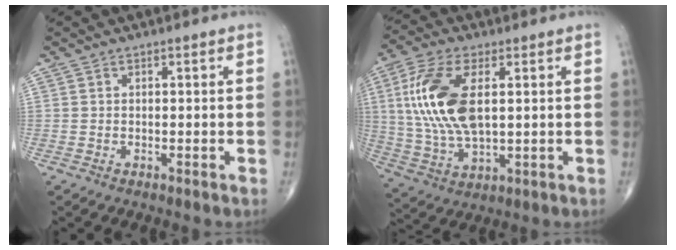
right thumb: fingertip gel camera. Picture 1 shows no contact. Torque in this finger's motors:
{"motor_torque": [-0.78, 2.21, 1.75, 0.76, 0.60]}